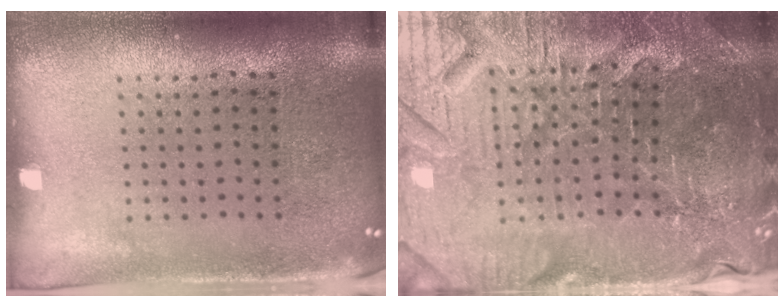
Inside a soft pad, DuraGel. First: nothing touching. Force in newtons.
{"total": 5.1, "press": 4.9, "slide": 1.3}